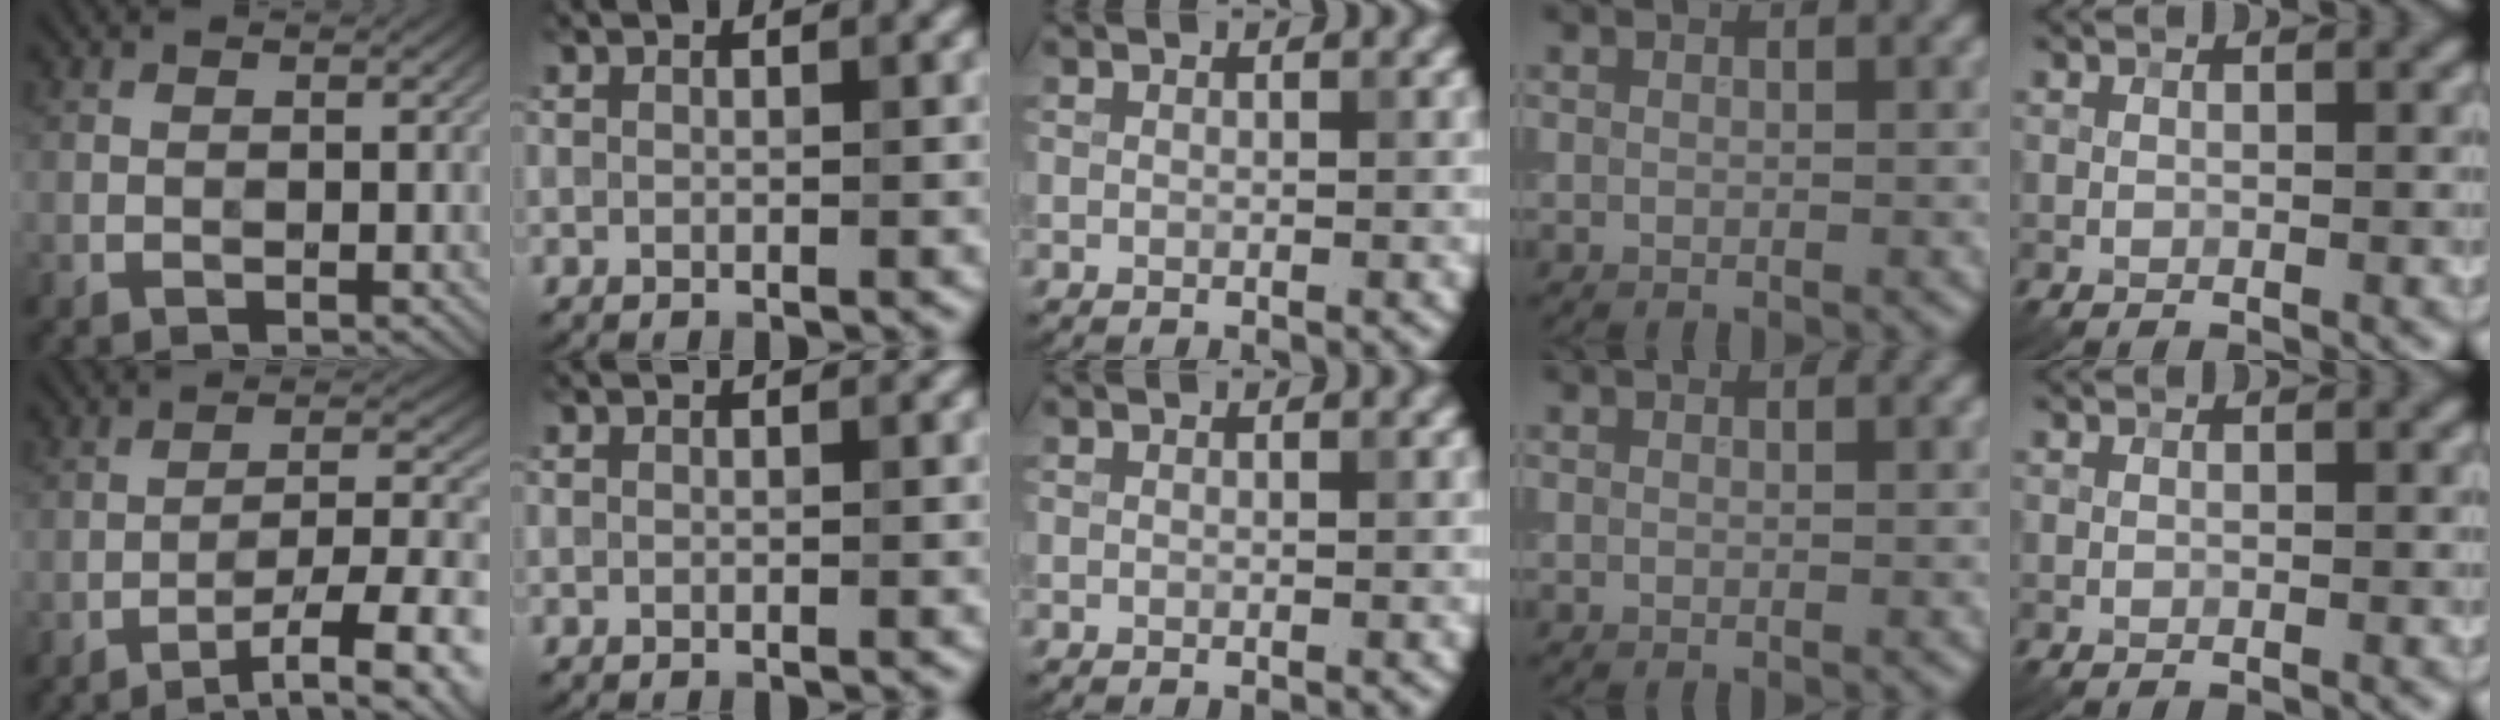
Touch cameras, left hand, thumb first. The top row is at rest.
{"thumb": {"total": 10.7, "force": [-6.4, 2.7, 8.2], "torque": [-0.133, 0.012, -0.090]}}